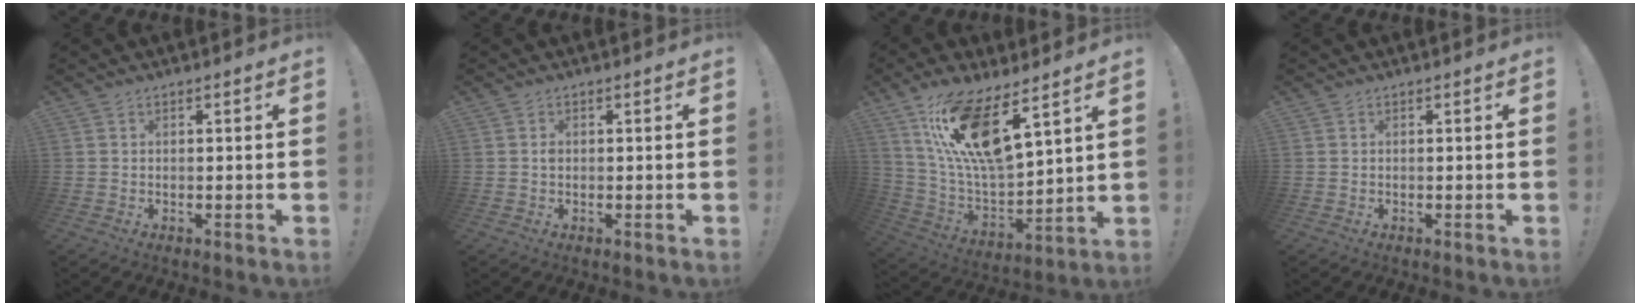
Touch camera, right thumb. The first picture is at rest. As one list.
[{"total": 0.7, "force": [-0.1, 0.6, 0.4], "torque": [-0.014, 0.006, -0.001]}, {"total": 17.8, "force": [11.0, 5.5, 12.9], "torque": [-0.256, -0.070, 0.189]}, {"total": 0.0}]